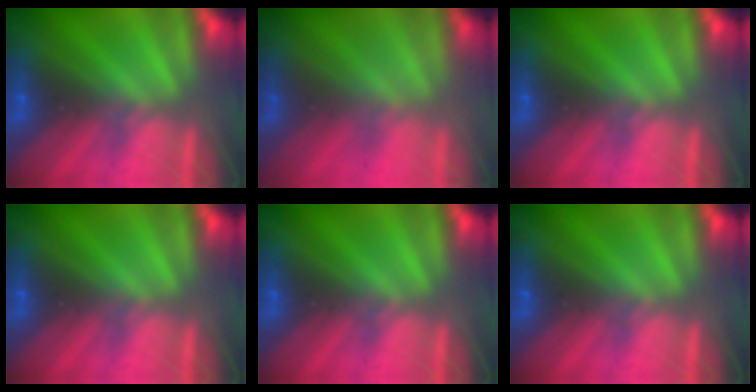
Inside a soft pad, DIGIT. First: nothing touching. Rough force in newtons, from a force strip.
{"total": 1.0}
{"total": 0.0}
{"total": 0.0}
{"total": 0.0}
{"total": 0.0}